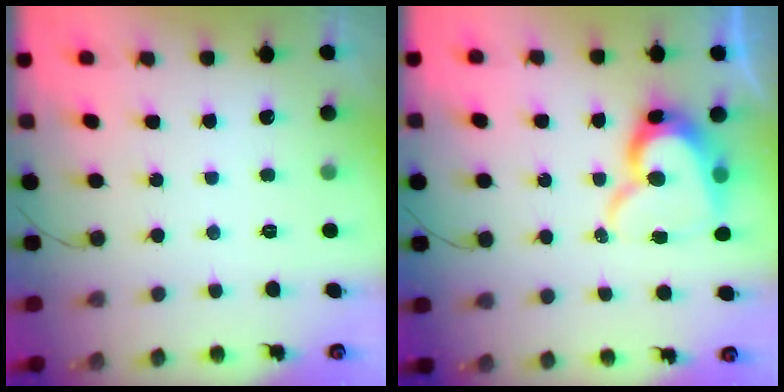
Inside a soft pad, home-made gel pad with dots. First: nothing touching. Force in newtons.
{"total": 14.5, "press": 14.4, "slide": 1.4}